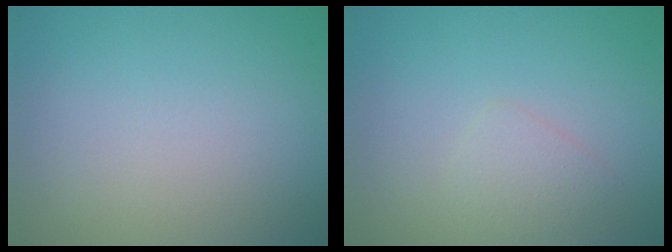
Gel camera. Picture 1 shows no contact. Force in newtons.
{"total": 1.3, "press": 1.3, "slide": 0.1}